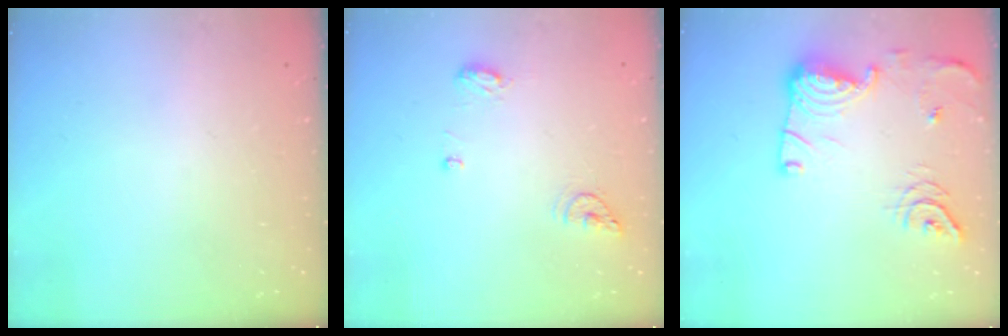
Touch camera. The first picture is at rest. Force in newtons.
{"total": 11.0, "press": 8.3, "slide": 7.1}
{"total": 16.1, "press": 15.5, "slide": 4.2}